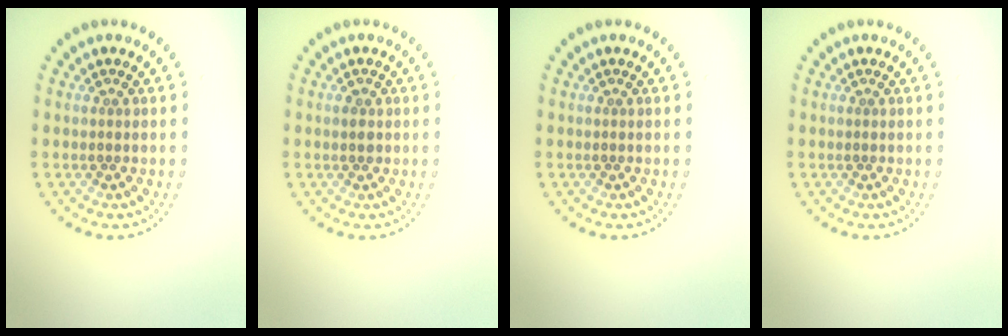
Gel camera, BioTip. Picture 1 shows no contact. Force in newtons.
{"total": 1.0, "press": 1.0, "slide": 0.2}
{"total": 0.0}
{"total": 0.0}